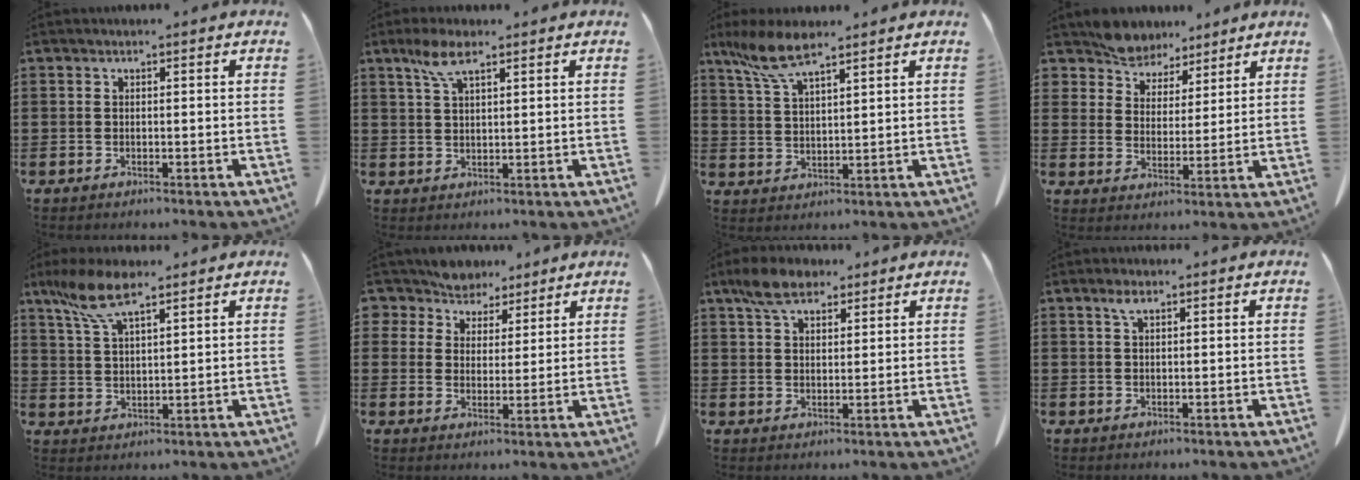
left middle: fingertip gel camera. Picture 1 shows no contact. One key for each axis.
{"total": 5.0, "fx": 2.9, "fy": 1.5, "fz": 3.8, "tx": -0.083, "ty": 0.005, "tz": 0.053}
{"total": 7.1, "fx": 5.0, "fy": 1.5, "fz": 4.7, "tx": -0.111, "ty": -0.008, "tz": 0.091}
{"total": 6.2, "fx": 5.8, "fy": 2.2, "fz": 0.1, "tx": -0.034, "ty": -0.029, "tz": 0.110}
{"total": 7.9, "fx": 5.4, "fy": 2.1, "fz": 5.3, "tx": -0.132, "ty": -0.010, "tz": 0.096}
{"total": 6.1, "fx": 5.6, "fy": 2.5, "fz": -0.1, "tx": -0.034, "ty": -0.026, "tz": 0.104}
{"total": 5.7, "fx": 4.2, "fy": 2.7, "fz": 2.9, "tx": -0.070, "ty": 0.004, "tz": 0.079}
{"total": 1.9, "fx": 1.0, "fy": 0.6, "fz": 1.4, "tx": -0.032, "ty": 0.001, "tz": 0.019}